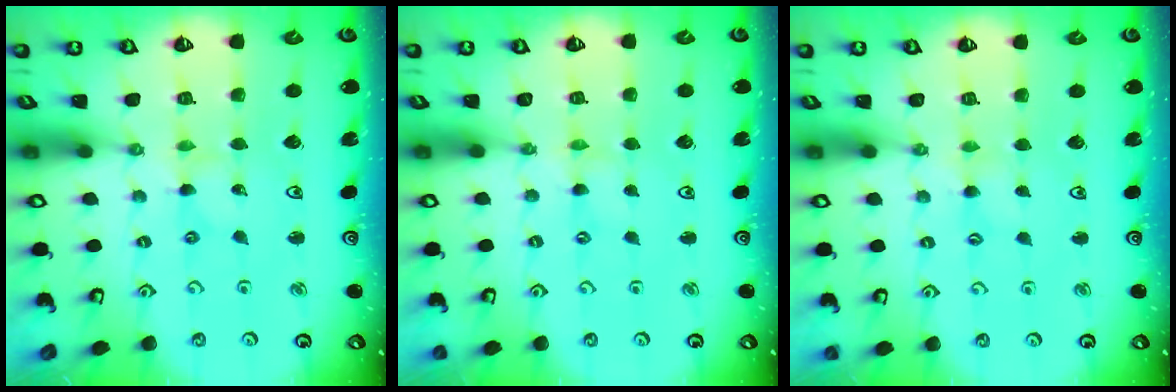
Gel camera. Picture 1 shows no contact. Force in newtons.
{"total": 0.0}
{"total": 1.3, "press": 1.3, "slide": 0.3}